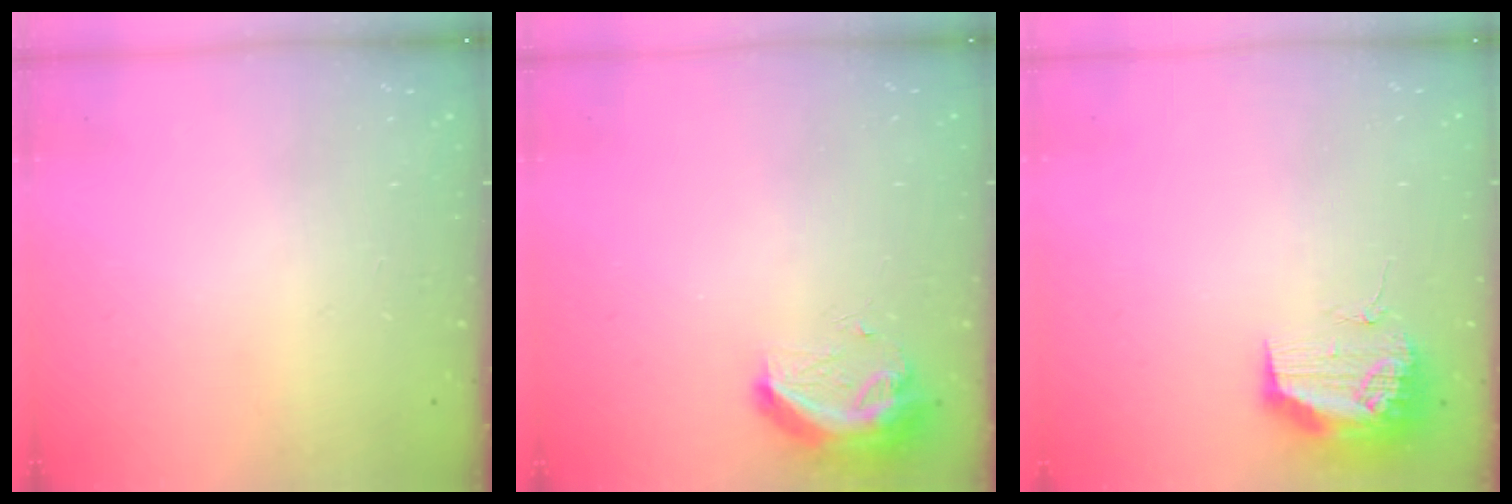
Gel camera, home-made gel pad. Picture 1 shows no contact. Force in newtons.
{"total": 9.2, "press": 9.1, "slide": 1.1}
{"total": 11.1, "press": 11.1, "slide": 0.8}